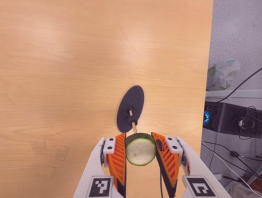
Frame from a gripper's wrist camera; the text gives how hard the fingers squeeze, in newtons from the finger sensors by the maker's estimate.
{"total": 11.3, "left": 10.7, "right": 11.8}